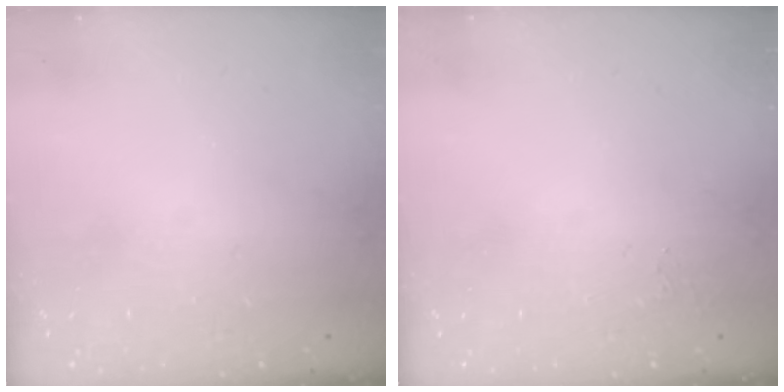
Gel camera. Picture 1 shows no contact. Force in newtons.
{"total": 5.1, "press": 5.1, "slide": 0.5}